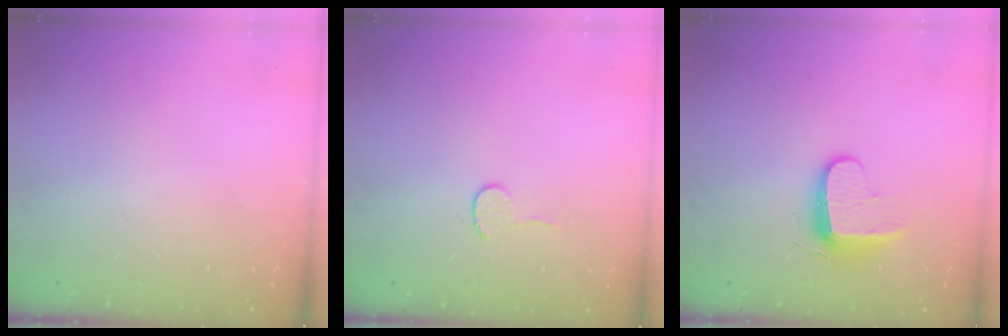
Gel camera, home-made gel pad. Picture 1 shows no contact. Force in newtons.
{"total": 3.7, "press": 3.7, "slide": 0.4}
{"total": 8.7, "press": 8.6, "slide": 0.9}